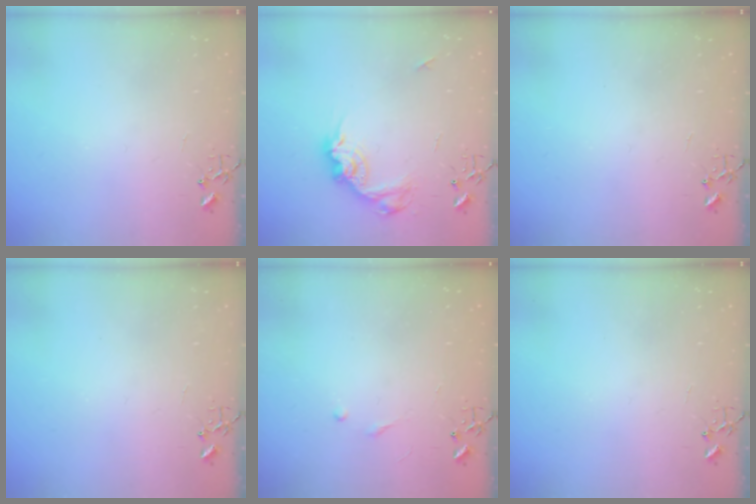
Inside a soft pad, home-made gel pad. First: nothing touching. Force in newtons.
{"total": 15.3, "press": 15.3, "slide": 1.0}
{"total": 0.0}
{"total": 0.0}
{"total": 5.0, "press": 5.0, "slide": 0.5}
{"total": 0.0}